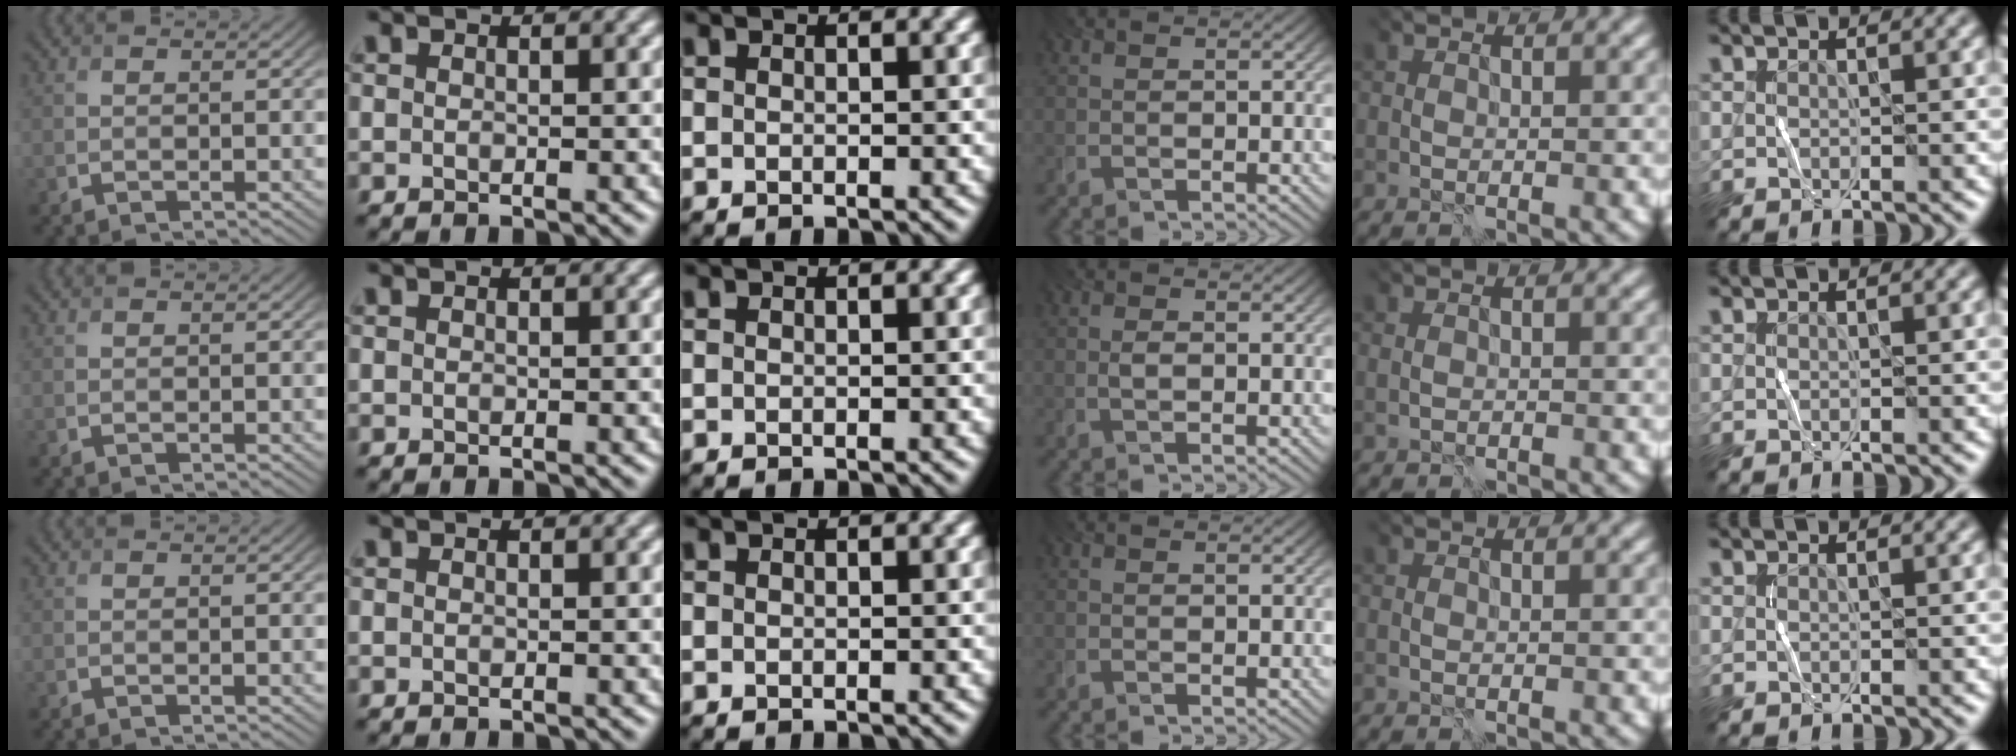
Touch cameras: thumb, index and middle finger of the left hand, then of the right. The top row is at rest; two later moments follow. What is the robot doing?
{"motion": "wrap", "object": "cellophane"}